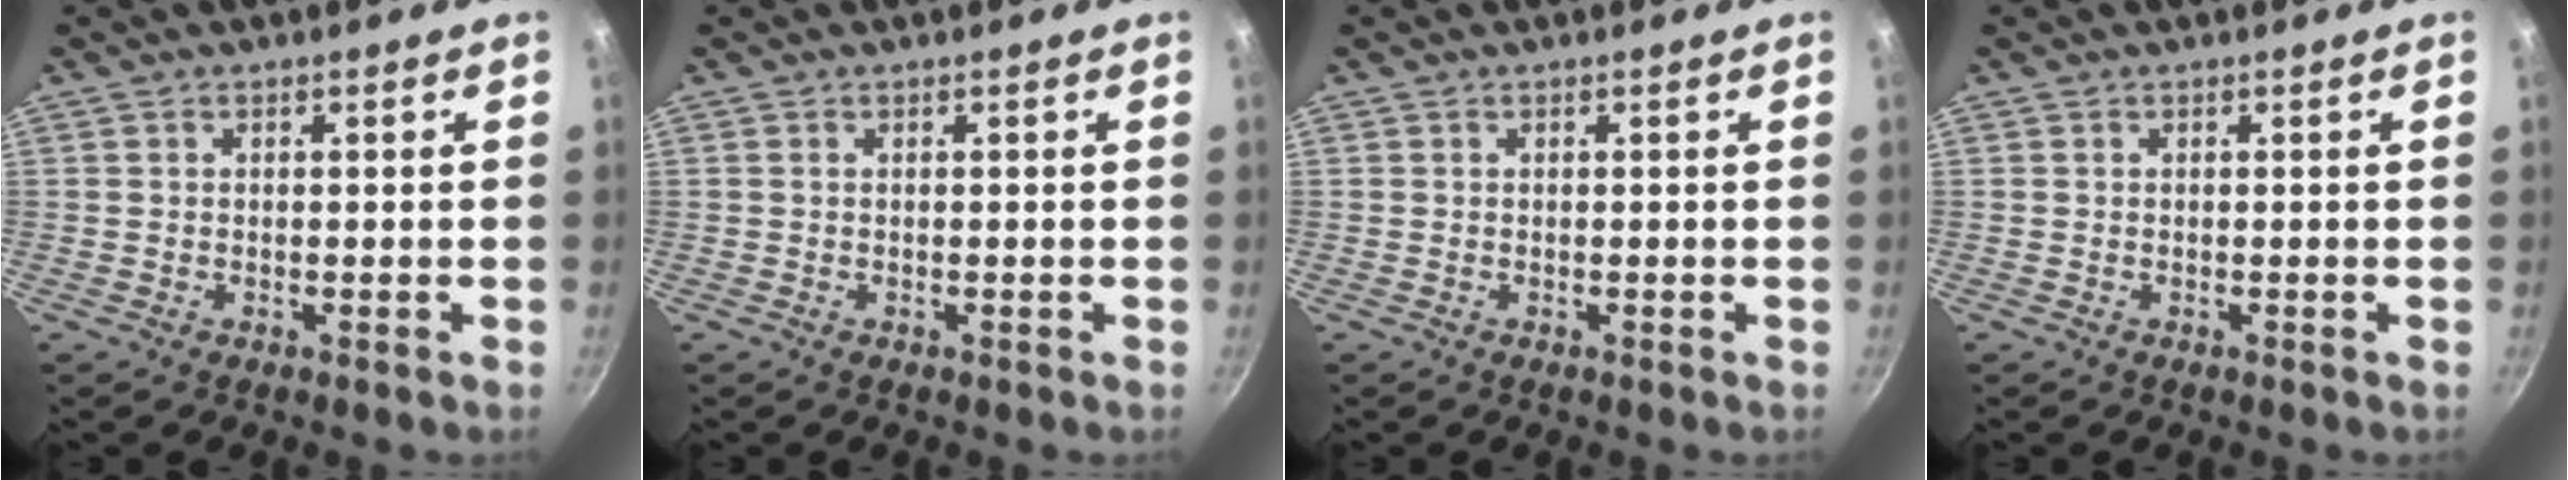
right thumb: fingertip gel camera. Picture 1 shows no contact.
{"total": 0.0}
{"total": 0.0}
{"total": 0.0}